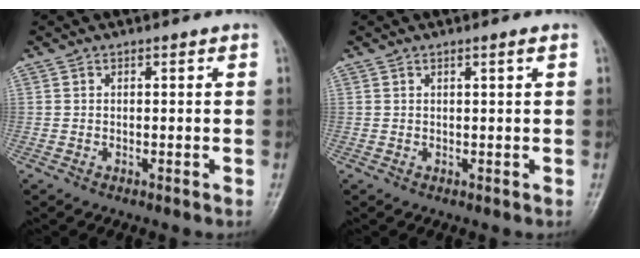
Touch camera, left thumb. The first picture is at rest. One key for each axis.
{"total": 0.9, "fx": 0.4, "fy": -0.2, "fz": 0.7, "tx": -0.016, "ty": -0.002, "tz": 0.009}